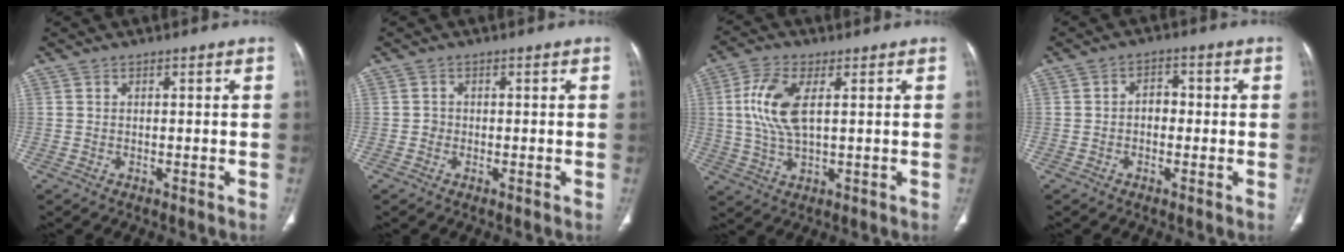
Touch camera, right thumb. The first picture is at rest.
{"total": 1.0, "force": [-0.3, 0.9, 0.2], "torque": [0.002, 0.005, -0.007]}
{"total": 9.6, "force": [1.9, 4.3, 8.4], "torque": [-0.189, -0.001, 0.038]}
{"total": 3.2, "force": [-0.4, 2.4, 2.1], "torque": [-0.019, 0.015, -0.014]}